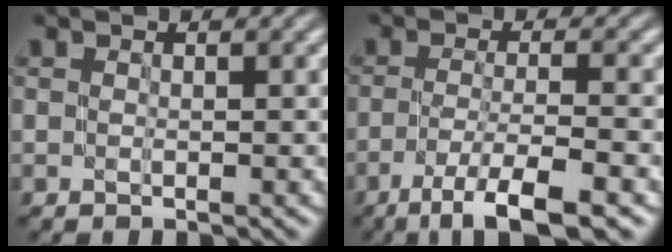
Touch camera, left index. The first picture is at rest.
{"total": 6.6, "force": [-4.0, 1.2, 5.1], "torque": [-0.083, 0.001, -0.074]}